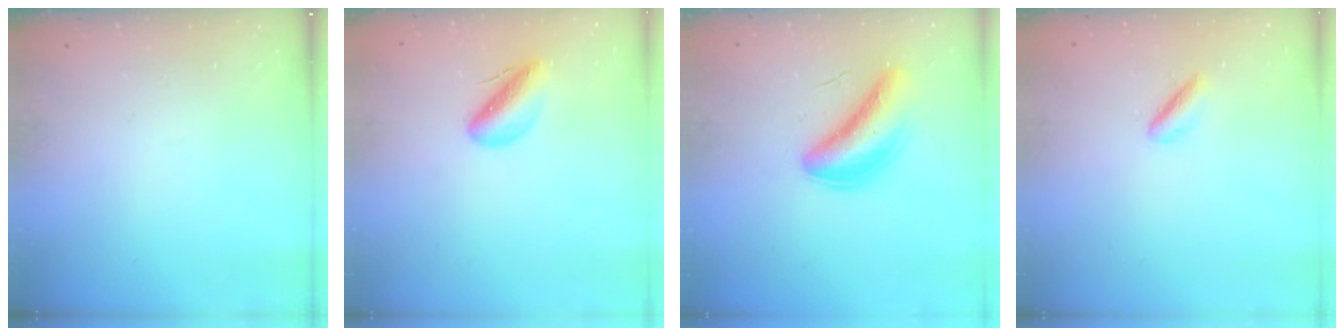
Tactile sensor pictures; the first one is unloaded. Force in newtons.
{"total": 6.4, "press": 6.1, "slide": 2.0}
{"total": 6.2, "press": 6.0, "slide": 1.5}
{"total": 2.2, "press": 2.0, "slide": 1.0}